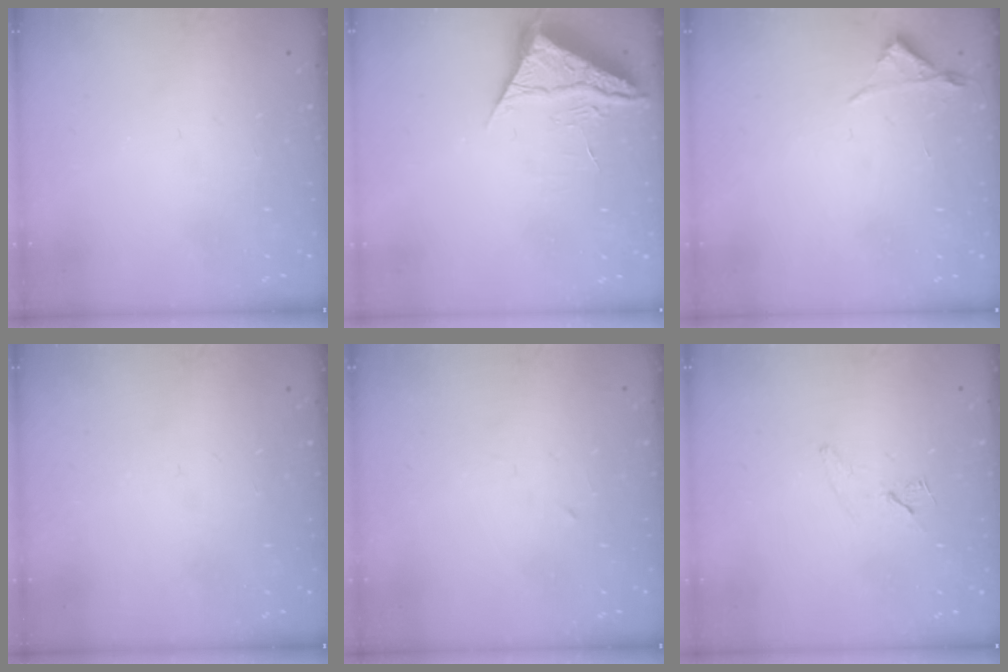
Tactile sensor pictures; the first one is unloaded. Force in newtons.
{"total": 6.3, "press": 6.3, "slide": 0.9}
{"total": 3.0, "press": 2.9, "slide": 0.5}
{"total": 0.0}
{"total": 2.7, "press": 2.5, "slide": 1.0}
{"total": 6.7, "press": 6.0, "slide": 3.0}